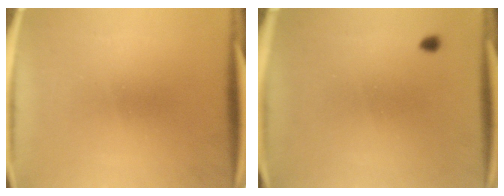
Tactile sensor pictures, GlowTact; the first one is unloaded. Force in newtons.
{"total": 0.9}